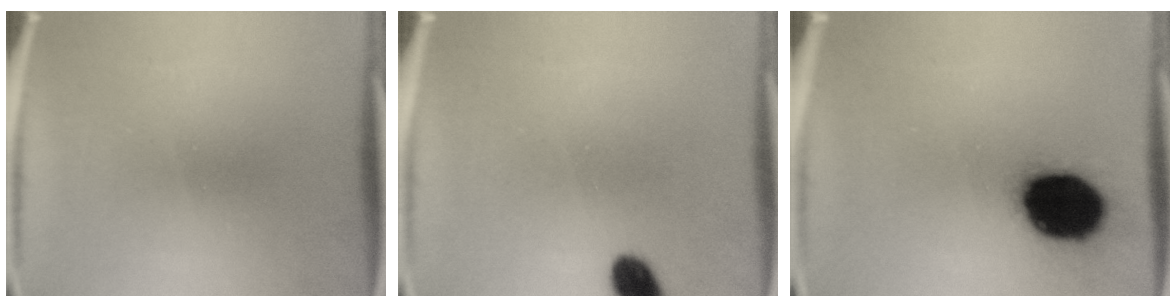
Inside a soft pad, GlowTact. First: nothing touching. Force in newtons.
{"total": 5.7}
{"total": 19.0}